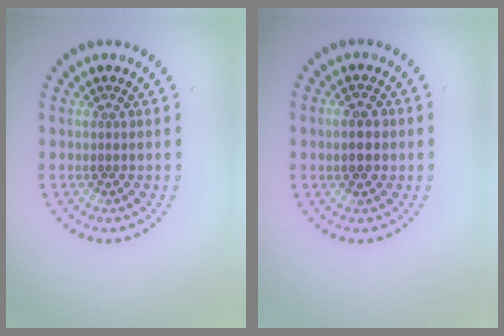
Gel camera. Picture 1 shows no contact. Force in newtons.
{"total": 2.2, "press": 2.2, "slide": 0.1}